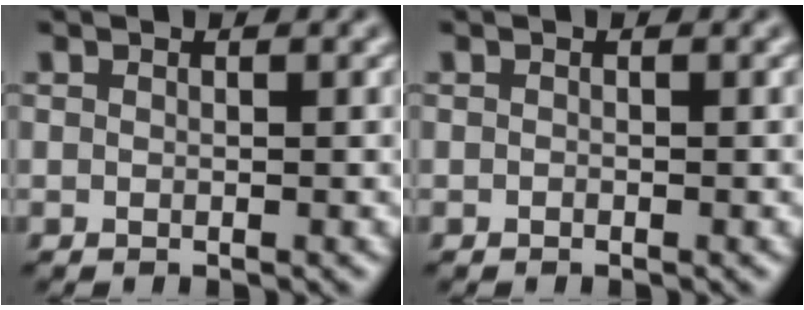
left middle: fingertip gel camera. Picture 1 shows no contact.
{"total": 0.0}